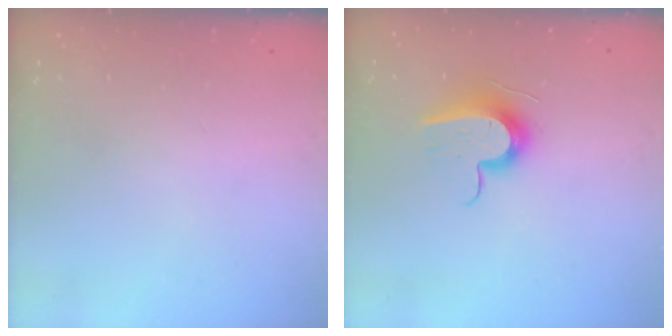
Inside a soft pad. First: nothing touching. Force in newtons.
{"total": 12.4, "press": 12.4, "slide": 0.4}